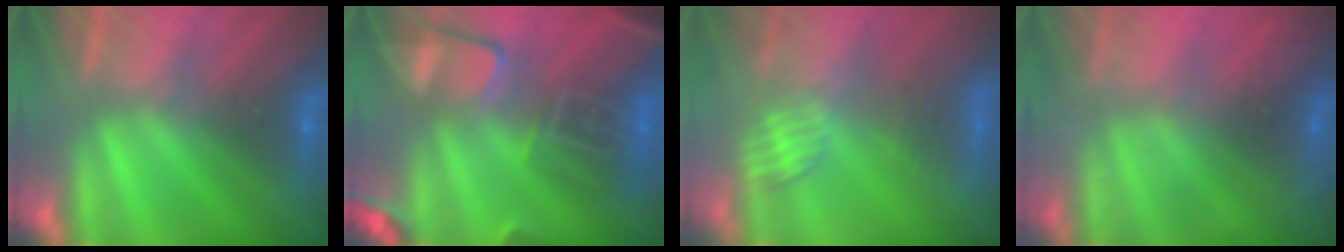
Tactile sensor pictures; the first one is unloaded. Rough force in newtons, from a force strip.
{"total": 8.0}
{"total": 2.5}
{"total": 1.4}